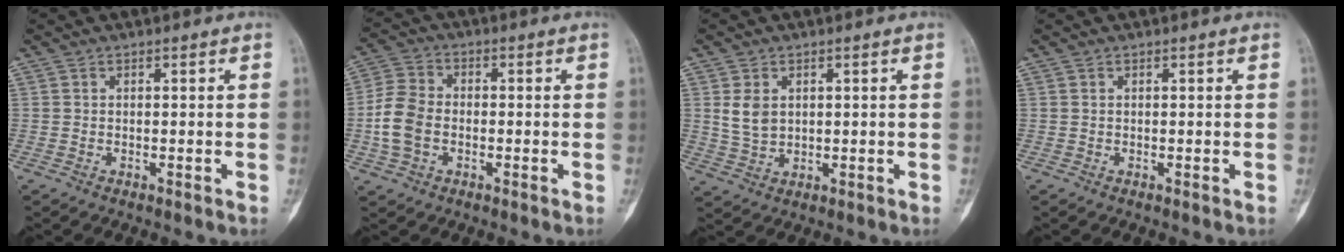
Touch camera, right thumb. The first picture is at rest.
{"total": 8.3, "force": [-1.7, 5.9, 5.6], "torque": [-0.117, 0.018, -0.039]}
{"total": 4.9, "force": [1.2, 3.6, 3.1], "torque": [-0.047, -0.007, 0.033]}
{"total": 0.0}